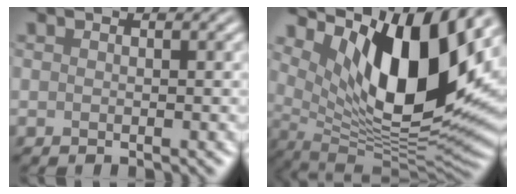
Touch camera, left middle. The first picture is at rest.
{"total": 13.4, "force": [5.0, 5.2, 11.3], "torque": [-0.178, -0.018, 0.099]}